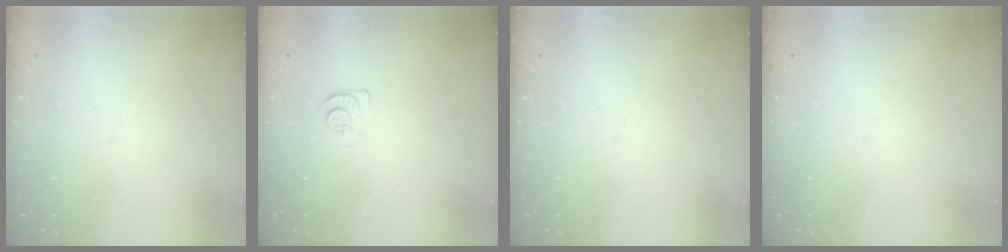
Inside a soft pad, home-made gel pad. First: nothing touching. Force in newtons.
{"total": 6.7, "press": 6.6, "slide": 0.7}
{"total": 0.0}
{"total": 0.0}